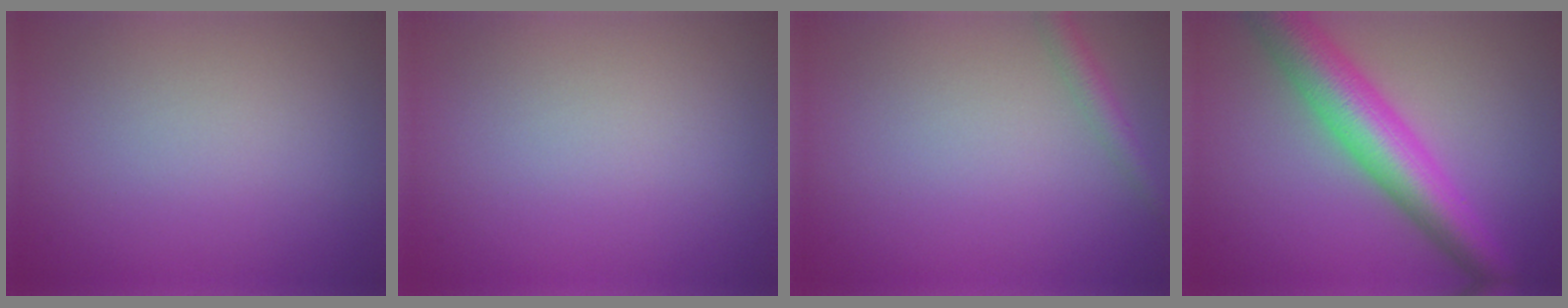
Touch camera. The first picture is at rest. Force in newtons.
{"total": 0.0}
{"total": 1.8, "press": 1.8, "slide": 0.0}
{"total": 7.9, "press": 7.9, "slide": 0.2}